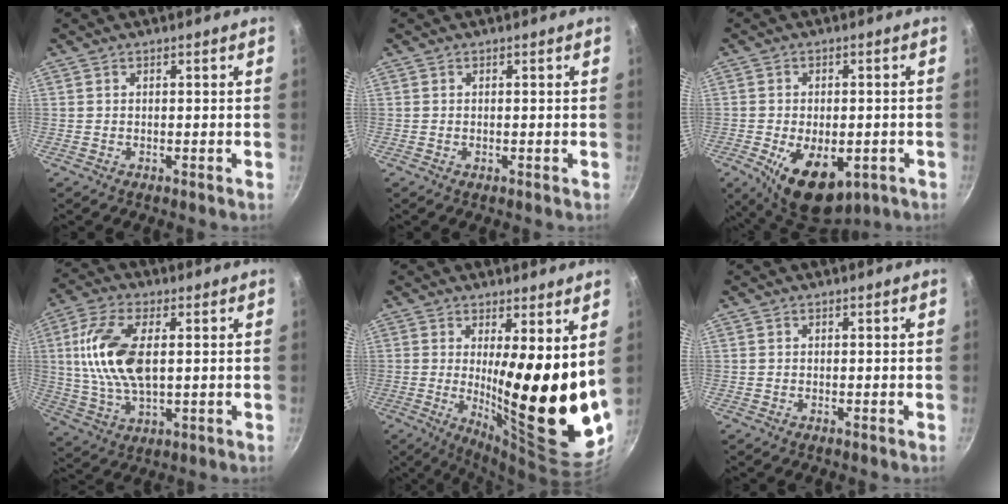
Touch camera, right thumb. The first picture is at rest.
{"total": 0.0}
{"total": 13.0, "force": [-4.6, 7.3, 9.8], "torque": [-0.130, -0.002, -0.054]}
{"total": 13.9, "force": [2.1, 6.9, 11.9], "torque": [-0.238, 0.002, 0.038]}
{"total": 19.0, "force": [2.4, 4.6, 18.3], "torque": [-0.245, -0.056, 0.044]}
{"total": 0.0}